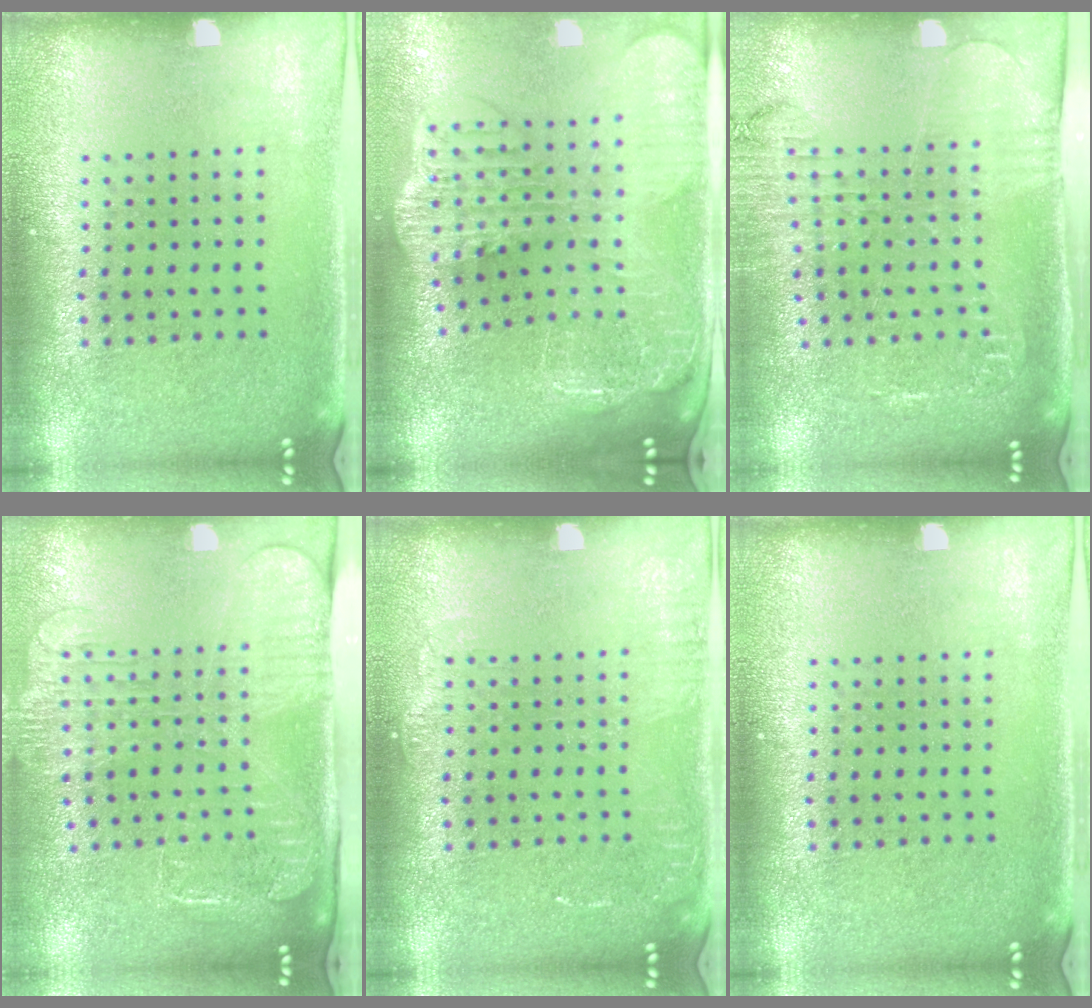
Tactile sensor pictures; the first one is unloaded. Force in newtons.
{"total": 3.8, "press": 3.0, "slide": 2.3}
{"total": 1.9, "press": 1.9, "slide": 0.3}
{"total": 2.6, "press": 2.0, "slide": 1.6}
{"total": 1.3, "press": 1.2, "slide": 0.2}
{"total": 0.0}